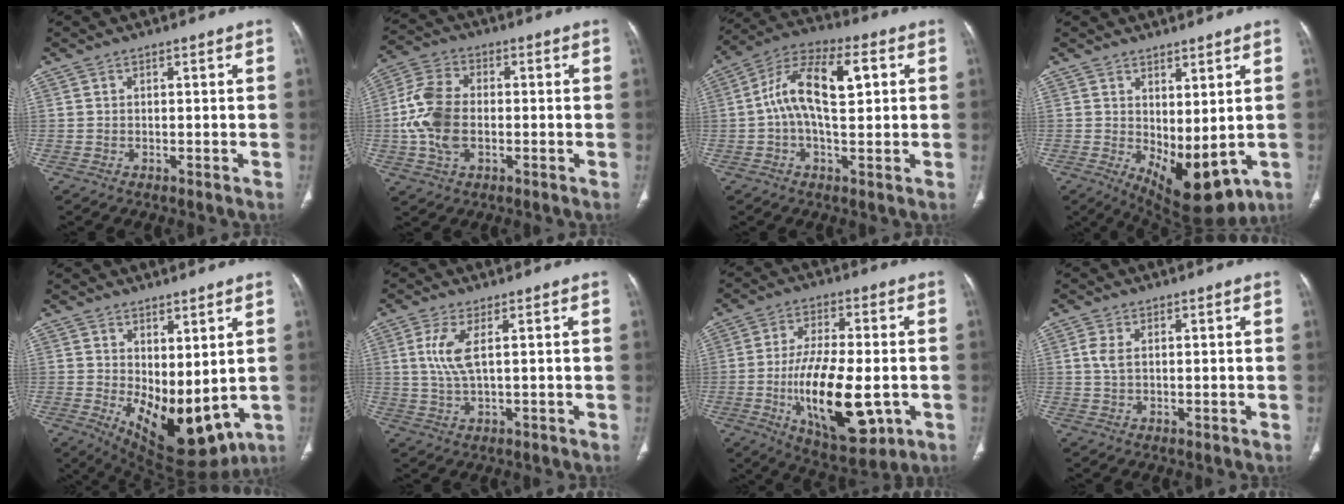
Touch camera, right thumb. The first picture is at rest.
{"total": 10.8, "force": [-1.1, 6.8, 8.3], "torque": [-0.174, 0.015, -0.027]}
{"total": 13.5, "force": [1.9, 6.3, 11.8], "torque": [-0.210, 0.030, 0.029]}
{"total": 10.9, "force": [-0.4, 5.2, 9.6], "torque": [-0.131, -0.017, 0.020]}
{"total": 14.4, "force": [0.4, 7.4, 12.3], "torque": [-0.173, -0.029, 0.036]}
{"total": 5.2, "force": [1.4, 1.3, 4.9], "torque": [-0.128, -0.003, 0.032]}
{"total": 18.5, "force": [-4.0, 7.8, 16.3], "torque": [-0.266, -0.005, -0.052]}
{"total": 2.5, "force": [0.7, 1.2, 2.1], "torque": [-0.053, 0.001, 0.017]}